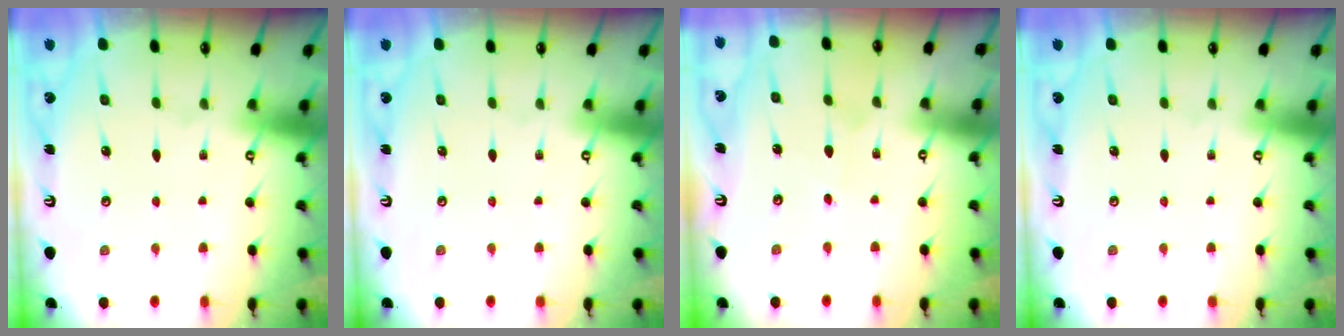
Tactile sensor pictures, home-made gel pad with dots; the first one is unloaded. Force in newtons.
{"total": 0.0}
{"total": 1.3, "press": 1.3, "slide": 0.1}
{"total": 0.0}